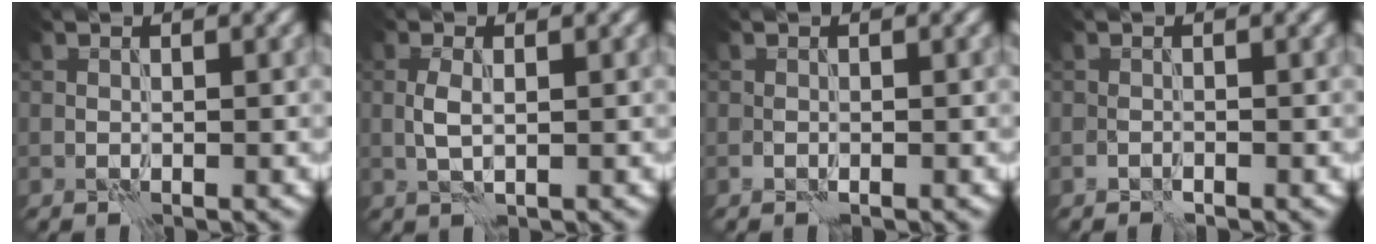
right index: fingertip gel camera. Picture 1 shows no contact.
{"total": 1.5, "force": [0.2, 0.5, 1.4], "torque": [-0.033, 0.002, 0.004]}
{"total": 0.0}
{"total": 0.0}